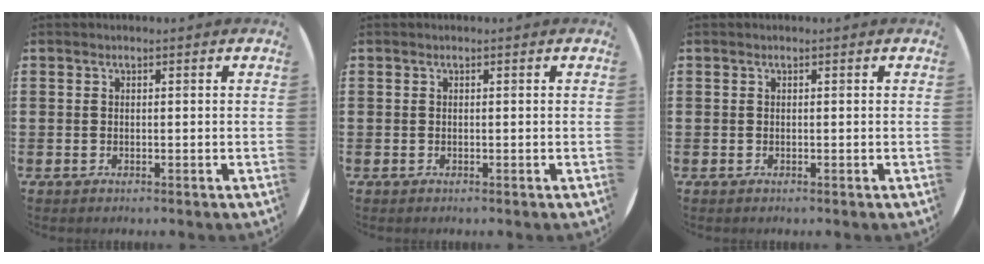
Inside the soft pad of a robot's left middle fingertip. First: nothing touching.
{"total": 0.0}
{"total": 0.0}